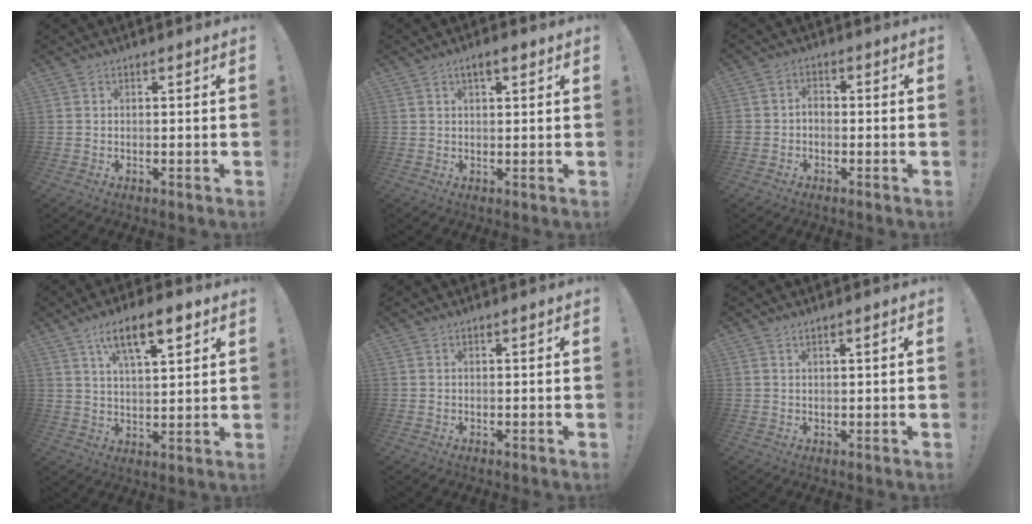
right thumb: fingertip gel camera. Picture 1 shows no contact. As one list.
[{"total": 4.9, "force": [2.6, 1.6, 3.8], "torque": [-0.054, -0.006, 0.041]}, {"total": 2.3, "force": [-1.5, 1.5, 0.9], "torque": [-0.016, 0.013, -0.026]}, {"total": 12.1, "force": [6.7, 3.9, 9.3], "torque": [-0.147, -0.021, 0.111]}, {"total": 0.0}, {"total": 1.4, "force": [0.7, 0.0, 1.2], "torque": [-0.019, -0.001, 0.011]}]